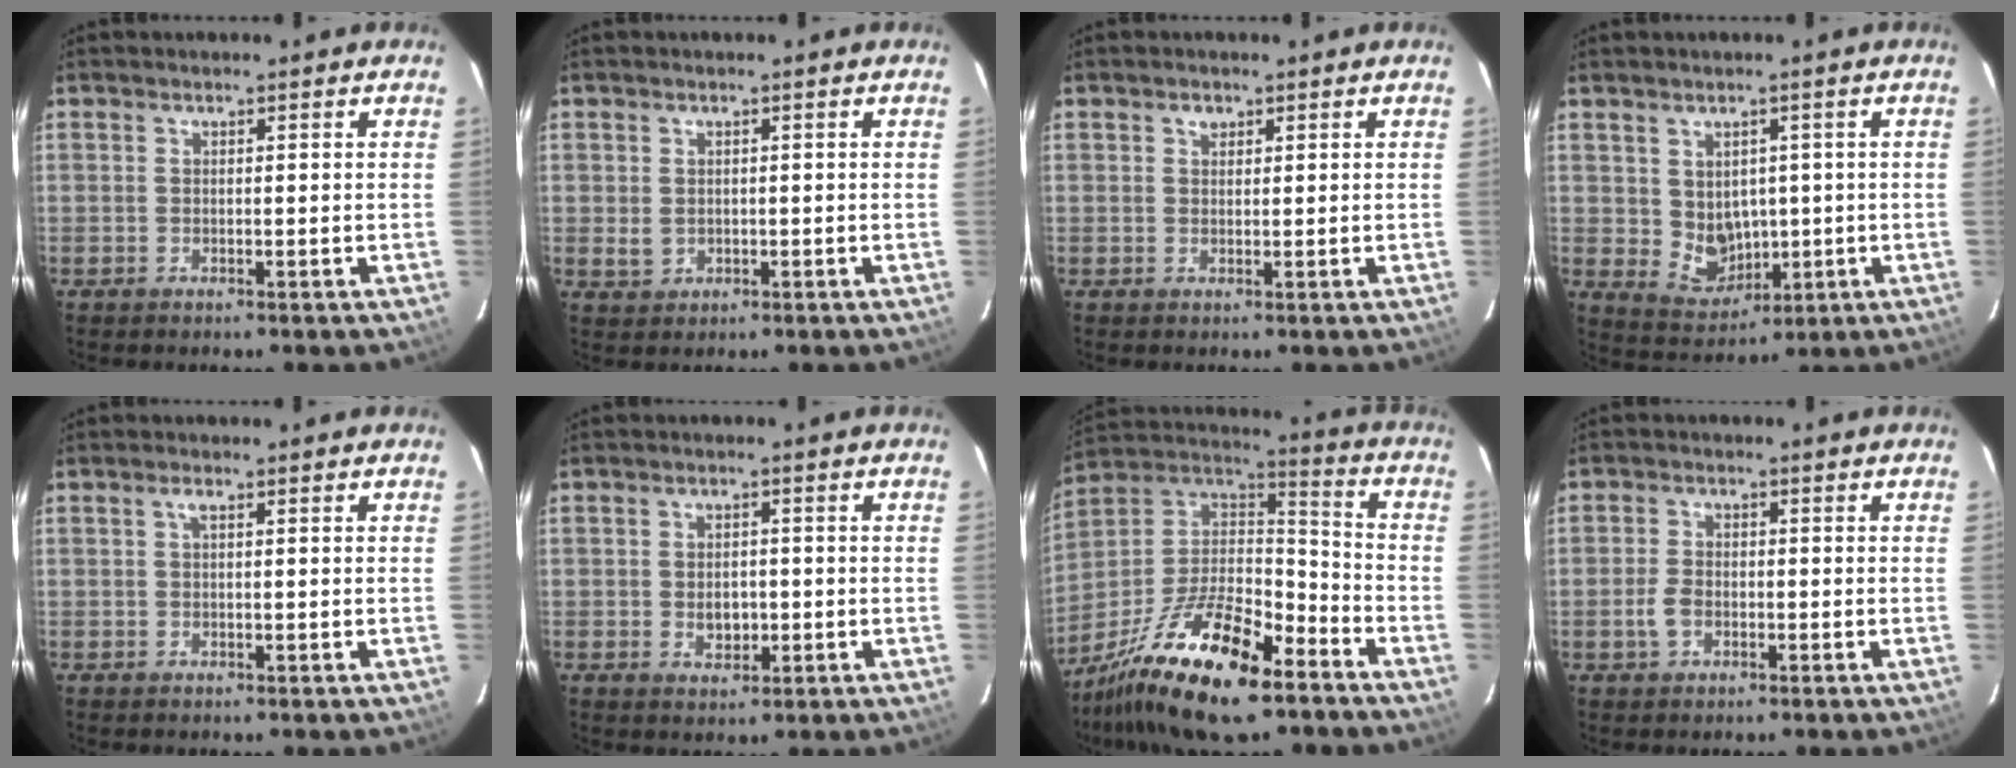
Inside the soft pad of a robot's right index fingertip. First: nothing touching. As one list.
[{"total": 2.4, "force": [0.1, 2.3, 0.7], "torque": [-0.015, 0.001, 0.004]}, {"total": 1.2, "force": [0.6, 0.9, 0.4], "torque": [-0.005, 0.004, 0.011]}, {"total": 6.5, "force": [0.5, 5.8, 3.0], "torque": [-0.058, -0.003, 0.031]}, {"total": 0.8, "force": [0.3, 0.0, 0.8], "torque": [-0.016, 0.004, 0.003]}, {"total": 3.7, "force": [-0.6, 2.7, 2.5], "torque": [-0.040, 0.000, -0.008]}, {"total": 23.1, "force": [-14.6, 8.4, 15.7], "torque": [-0.315, -0.013, -0.257]}, {"total": 3.3, "force": [-1.3, 2.4, 1.9], "torque": [-0.046, 0.004, -0.024]}]